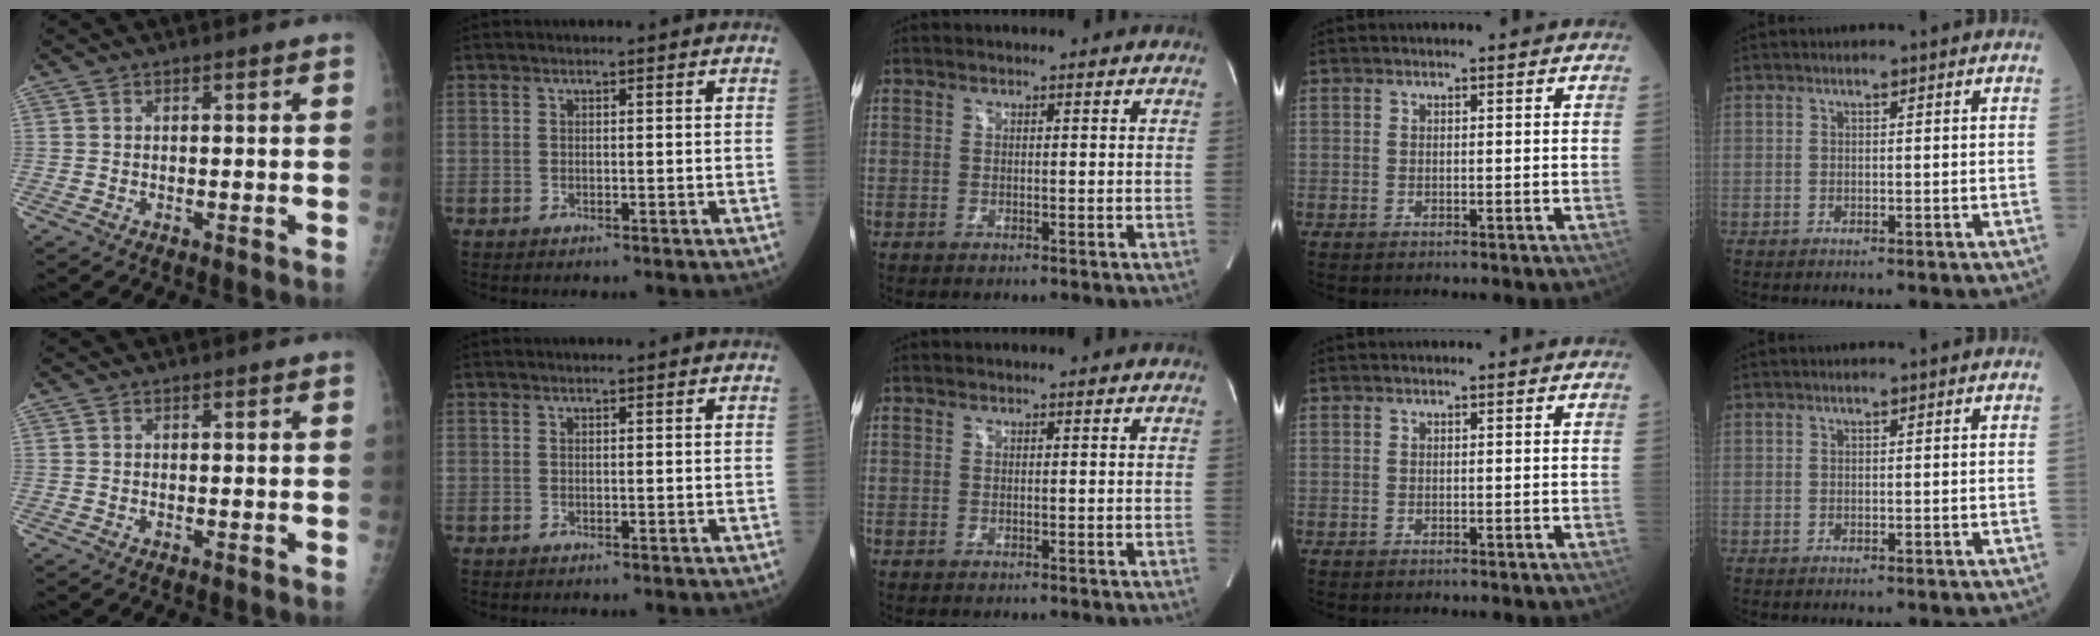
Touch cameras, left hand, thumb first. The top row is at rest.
{}